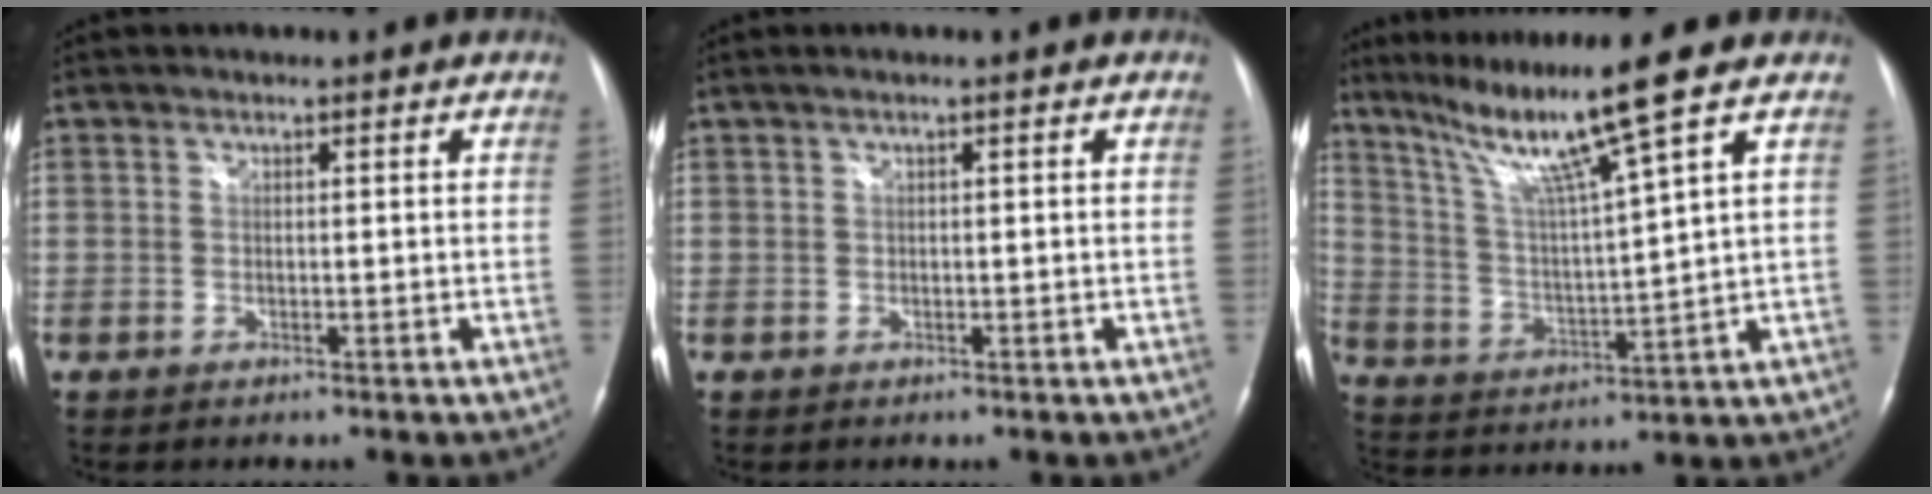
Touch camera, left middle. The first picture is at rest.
{"total": 1.0, "force": [0.3, -0.1, 0.9], "torque": [-0.023, 0.005, 0.005]}
{"total": 12.1, "force": [8.1, -2.8, 8.5], "torque": [-0.149, -0.002, 0.146]}